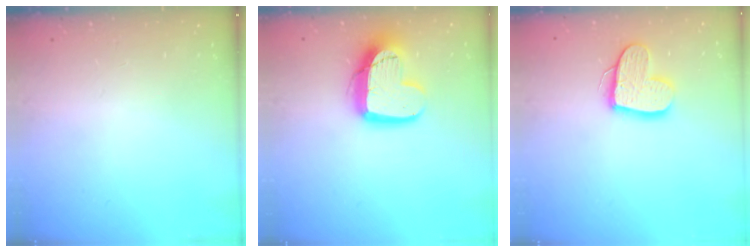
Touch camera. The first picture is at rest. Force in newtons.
{"total": 14.0, "press": 13.9, "slide": 1.3}
{"total": 13.7, "press": 13.6, "slide": 1.1}